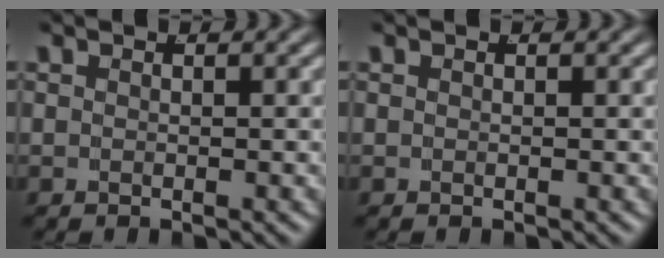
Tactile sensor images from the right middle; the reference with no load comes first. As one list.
[{"total": 0.0}]